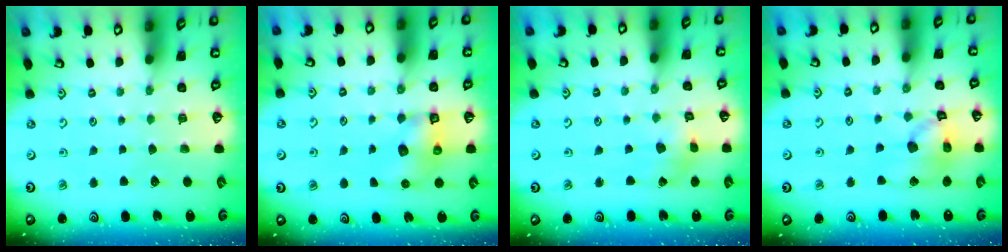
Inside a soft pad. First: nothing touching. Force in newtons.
{"total": 6.4, "press": 6.4, "slide": 0.7}
{"total": 2.6, "press": 2.6, "slide": 0.5}
{"total": 14.4, "press": 14.3, "slide": 1.9}